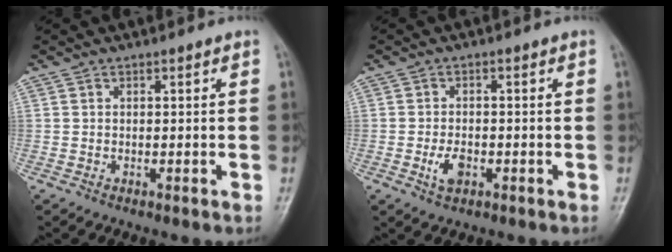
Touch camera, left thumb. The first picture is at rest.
{"total": 3.5, "force": [-1.2, 2.1, 2.5], "torque": [-0.045, 0.002, -0.021]}